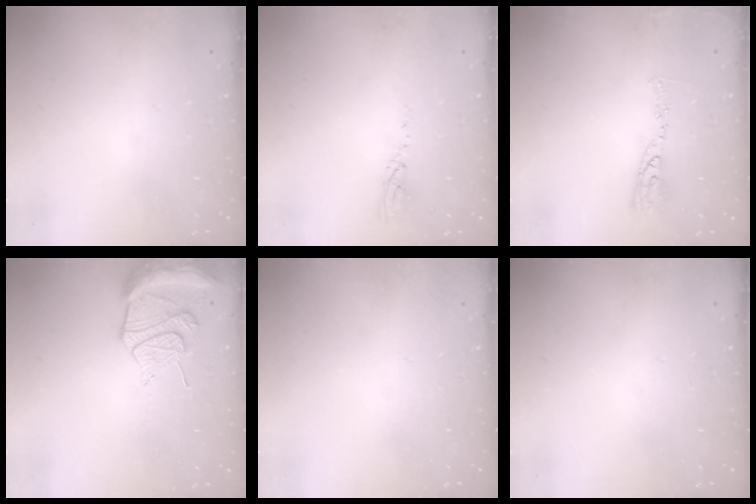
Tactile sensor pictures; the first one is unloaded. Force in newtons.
{"total": 3.4, "press": 3.4, "slide": 0.3}
{"total": 8.4, "press": 8.4, "slide": 0.9}
{"total": 13.1, "press": 13.1, "slide": 1.3}
{"total": 0.0}
{"total": 0.0}